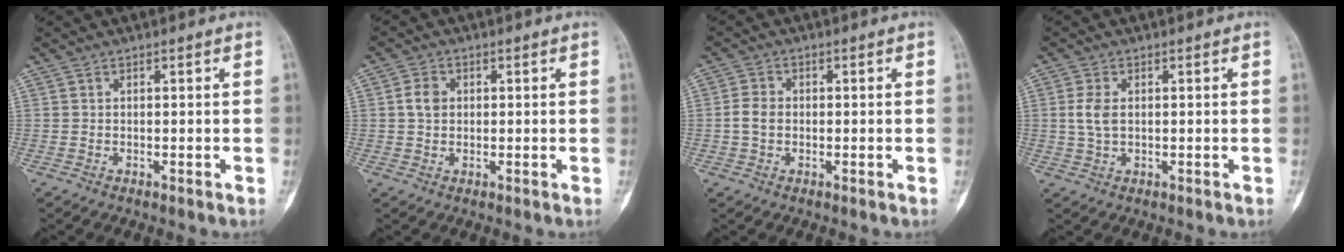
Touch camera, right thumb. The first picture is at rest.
{"total": 3.3, "force": [0.5, 2.6, 2.0], "torque": [-0.031, 0.003, 0.007]}
{"total": 3.3, "force": [-0.3, 2.6, 2.1], "torque": [-0.041, 0.010, -0.011]}
{"total": 3.8, "force": [0.4, 2.3, 3.0], "torque": [-0.068, 0.003, 0.008]}